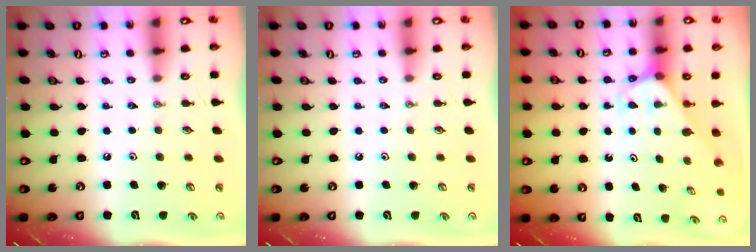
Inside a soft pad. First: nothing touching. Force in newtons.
{"total": 0.0}
{"total": 2.4, "press": 2.4, "slide": 0.2}